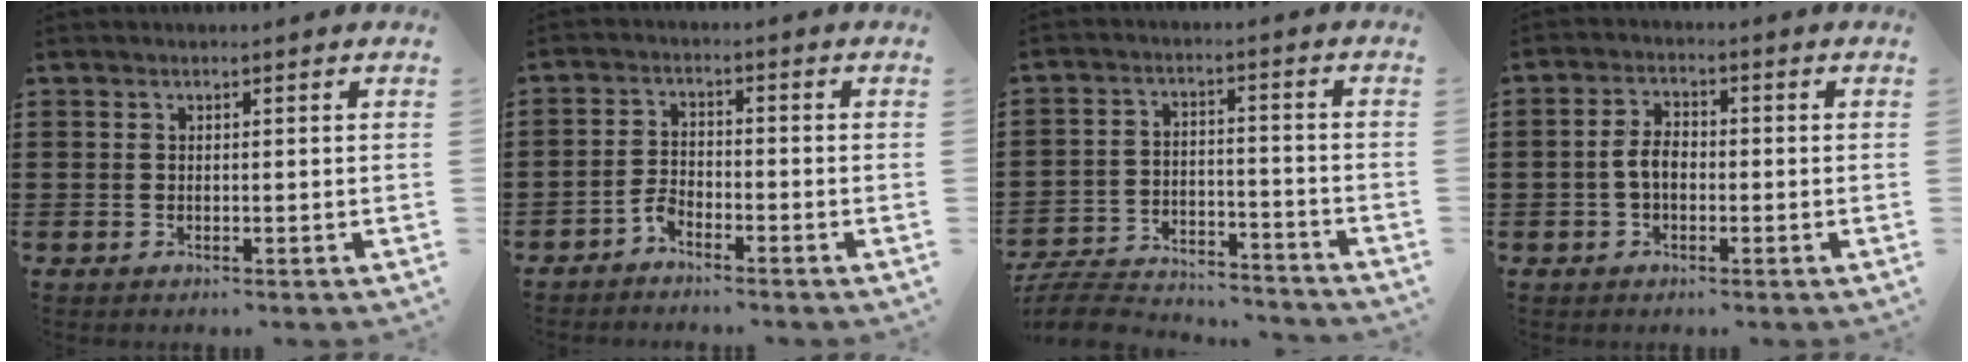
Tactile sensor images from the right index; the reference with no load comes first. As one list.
[{"total": 2.6, "force": [-2.3, 0.8, 0.9], "torque": [-0.022, 0.006, -0.047]}, {"total": 6.6, "force": [-6.4, 1.2, 1.4], "torque": [-0.035, 0.013, -0.127]}, {"total": 3.8, "force": [-0.8, 2.2, 3.0], "torque": [-0.072, 0.000, -0.019]}]